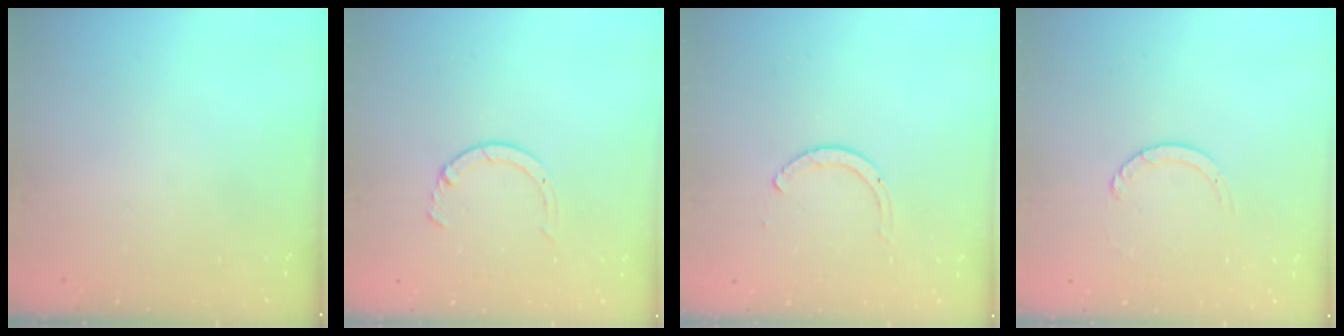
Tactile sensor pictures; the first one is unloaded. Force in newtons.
{"total": 2.8, "press": 2.8, "slide": 0.4}
{"total": 2.0, "press": 1.9, "slide": 0.3}
{"total": 1.3, "press": 1.2, "slide": 0.2}